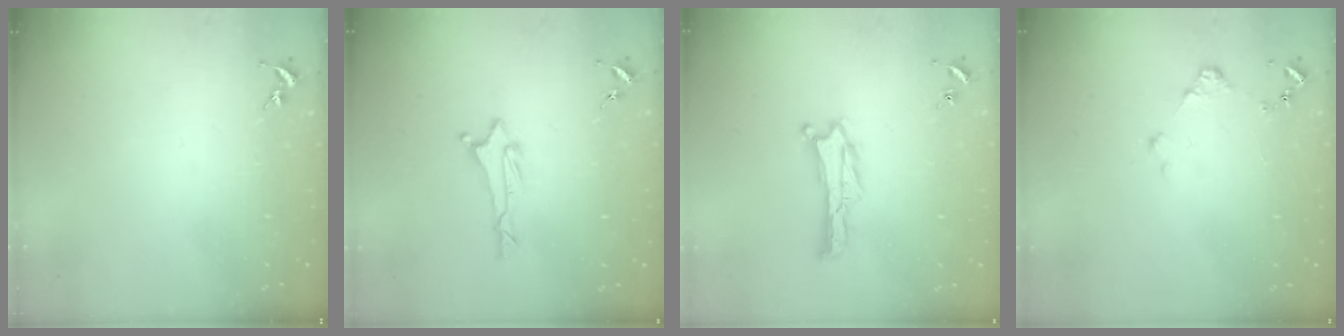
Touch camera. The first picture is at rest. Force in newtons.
{"total": 1.7, "press": 1.6, "slide": 0.5}
{"total": 0.0}
{"total": 1.2, "press": 1.2, "slide": 0.2}